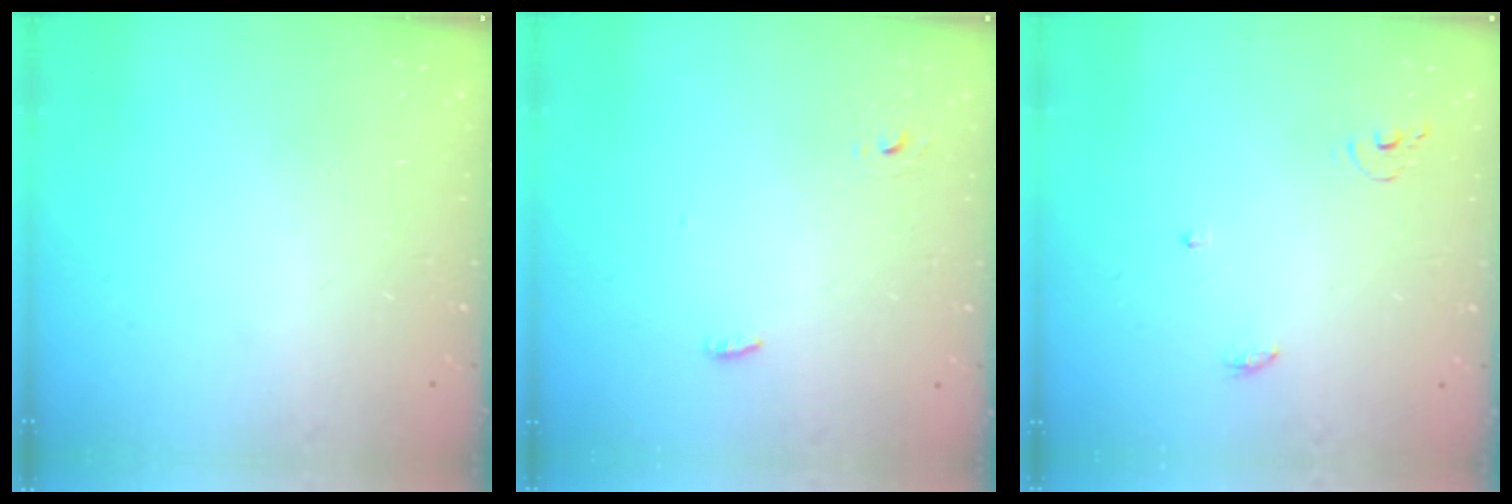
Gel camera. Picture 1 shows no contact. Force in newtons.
{"total": 3.0, "press": 2.8, "slide": 1.2}
{"total": 3.9, "press": 3.9, "slide": 0.2}